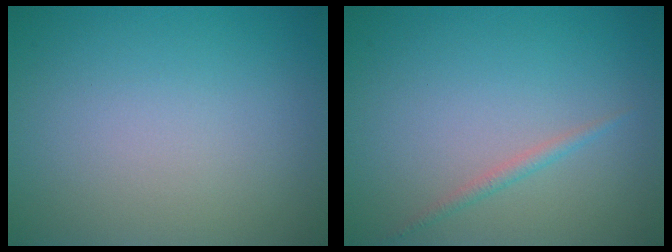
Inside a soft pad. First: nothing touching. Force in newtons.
{"total": 1.0, "press": 1.0, "slide": 0.1}